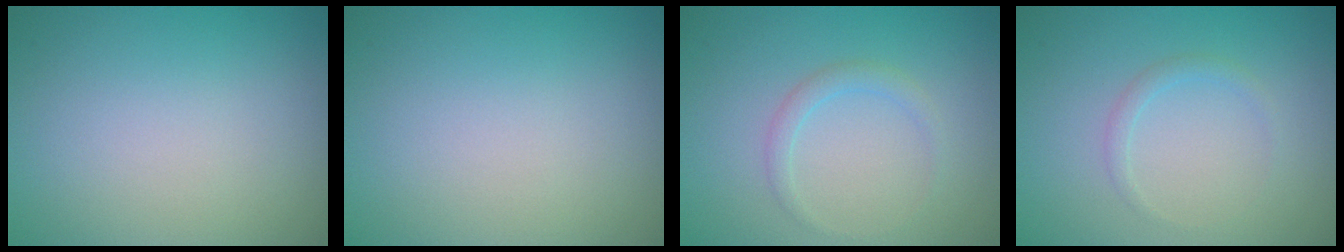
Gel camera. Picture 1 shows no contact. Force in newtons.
{"total": 0.0}
{"total": 1.3, "press": 1.3, "slide": 0.0}
{"total": 1.0, "press": 1.0, "slide": 0.0}